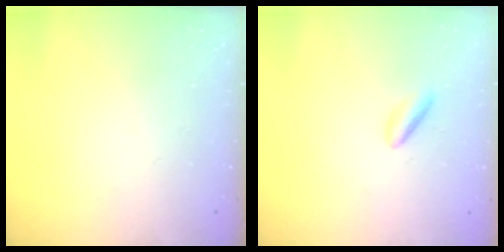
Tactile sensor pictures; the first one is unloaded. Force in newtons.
{"total": 2.1, "press": 2.0, "slide": 0.8}